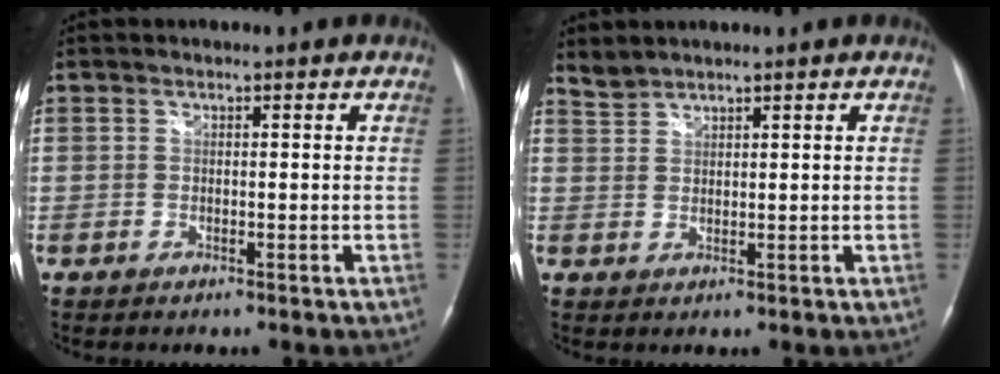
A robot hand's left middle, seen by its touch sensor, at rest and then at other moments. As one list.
[{"total": 2.1, "force": [2.1, 0.0, -0.2], "torque": [-0.005, 0.010, 0.049]}]